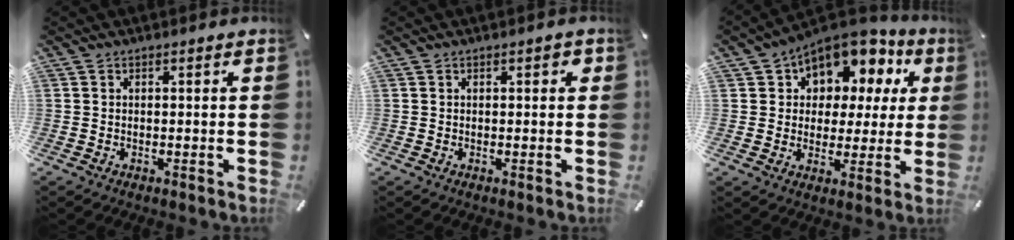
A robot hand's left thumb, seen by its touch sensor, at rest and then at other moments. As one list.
[{"total": 1.4, "force": [0.3, 0.7, 1.2], "torque": [-0.023, 0.006, 0.004]}, {"total": 10.7, "force": [6.4, 7.7, 3.8], "torque": [-0.066, -0.050, 0.117]}]